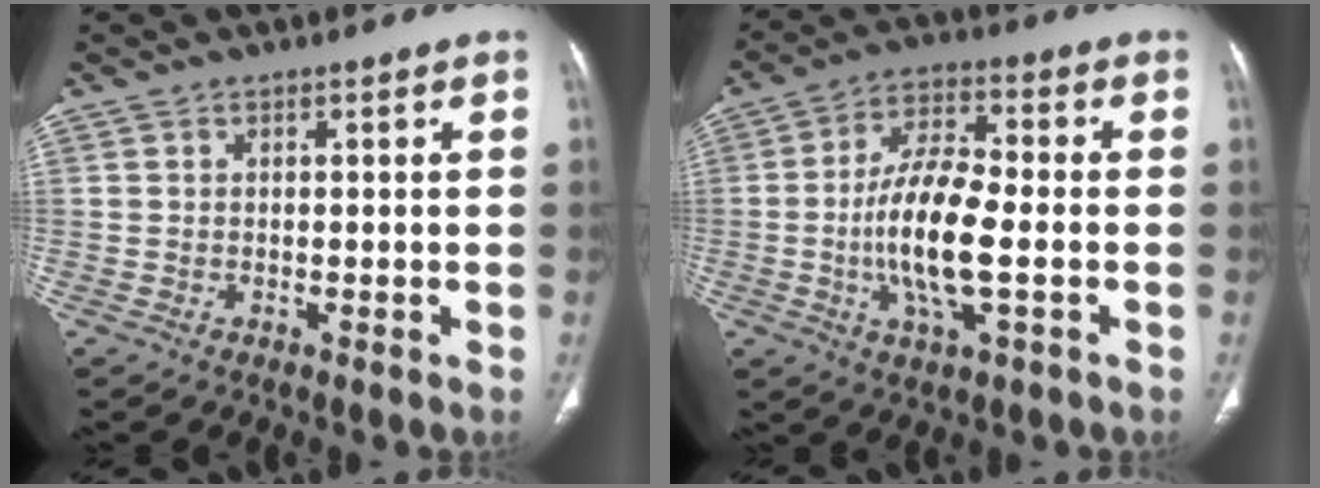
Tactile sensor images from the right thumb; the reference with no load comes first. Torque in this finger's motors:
{"motor_torque": [-0.59, 0.69, 0.62, 0.79, 0.09]}